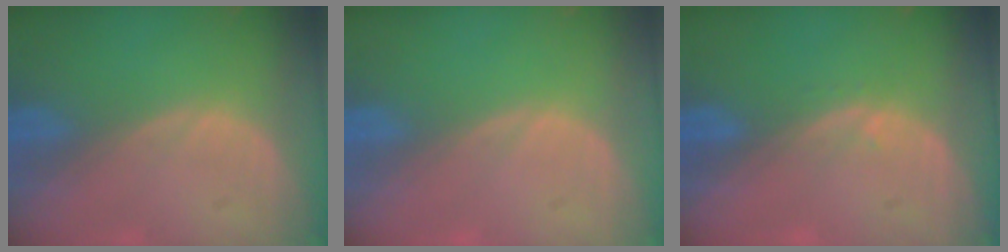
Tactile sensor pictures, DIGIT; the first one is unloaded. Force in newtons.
{"total": 0.0}
{"total": 0.7, "press": 0.7, "slide": 0.2}